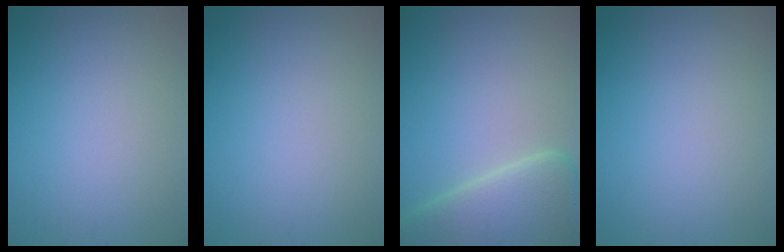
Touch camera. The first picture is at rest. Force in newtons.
{"total": 0.0}
{"total": 7.9, "press": 7.9, "slide": 0.4}
{"total": 0.0}